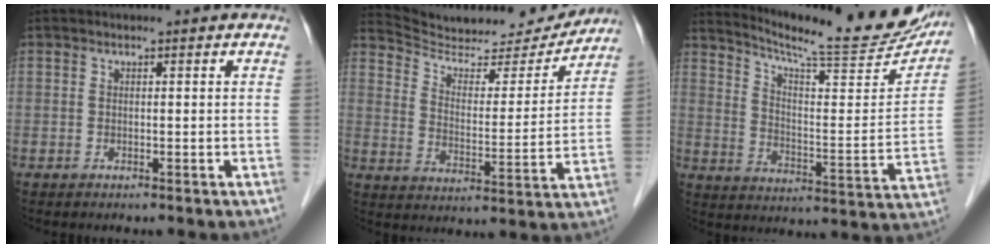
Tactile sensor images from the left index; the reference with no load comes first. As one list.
[{"total": 15.3, "force": [14.8, 2.4, 3.0], "torque": [-0.049, -0.023, 0.216]}, {"total": 21.1, "force": [19.2, 1.8, 8.4], "torque": [-0.127, -0.066, 0.251]}]